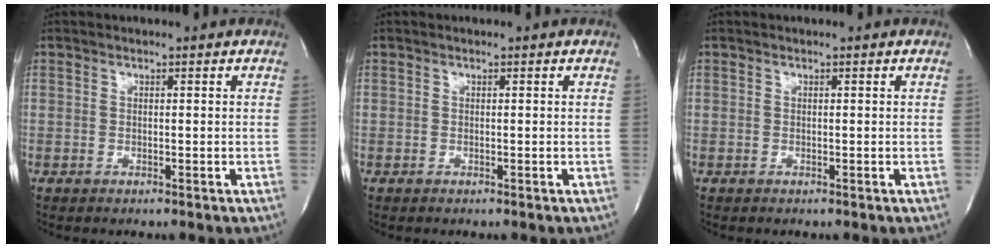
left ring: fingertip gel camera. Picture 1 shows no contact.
{"total": 0.0}
{"total": 0.0}